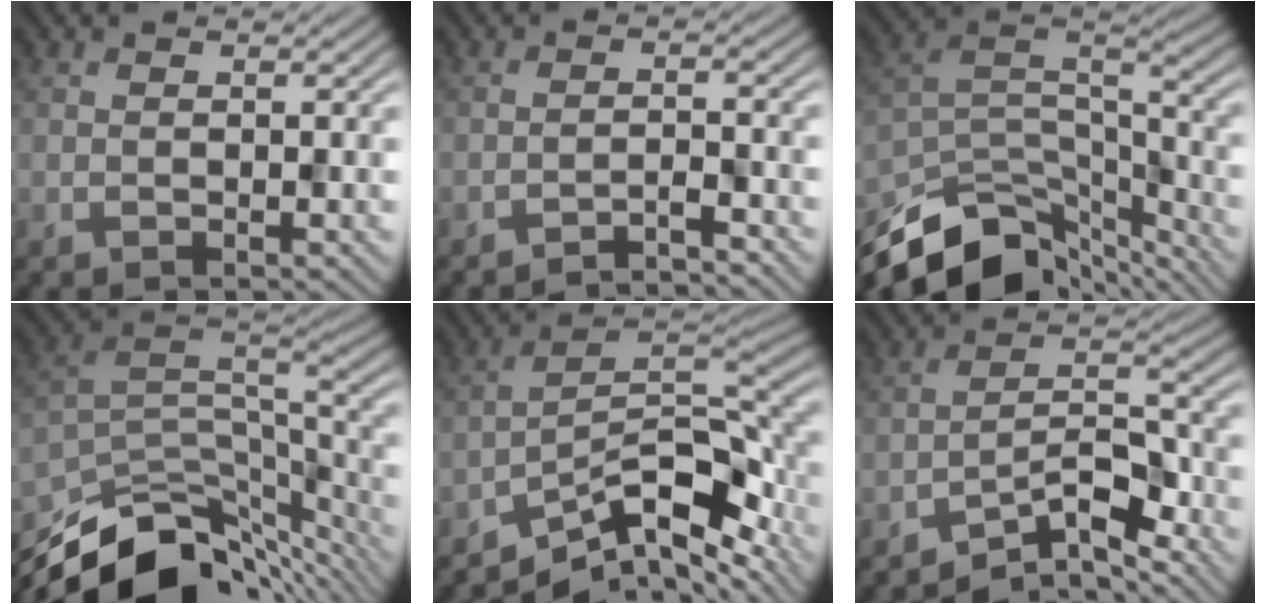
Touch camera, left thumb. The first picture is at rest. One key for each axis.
{"total": 3.0, "fx": -2.7, "fy": 0.2, "fz": 1.1, "tx": -0.015, "ty": 0.009, "tz": -0.053}
{"total": 14.1, "fx": -10.8, "fy": 5.9, "fz": 6.8, "tx": -0.171, "ty": -0.012, "tz": -0.178}
{"total": 13.6, "fx": -9.2, "fy": 5.8, "fz": 8.2, "tx": -0.187, "ty": -0.019, "tz": -0.149}
{"total": 12.2, "fx": -8.1, "fy": 4.5, "fz": 8.0, "tx": -0.130, "ty": 0.000, "tz": -0.142}
{"total": 8.6, "fx": -7.0, "fy": 2.1, "fz": 4.7, "tx": -0.075, "ty": 0.011, "tz": -0.131}